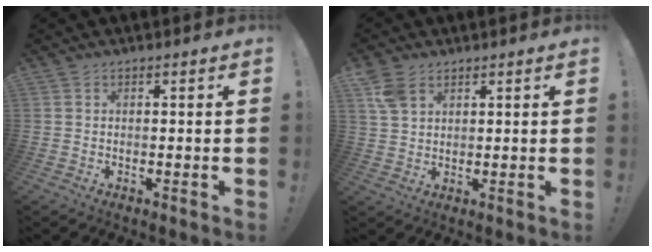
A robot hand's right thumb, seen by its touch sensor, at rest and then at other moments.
{"total": 5.8, "force": [3.1, 3.7, 3.3], "torque": [-0.054, -0.006, 0.062]}